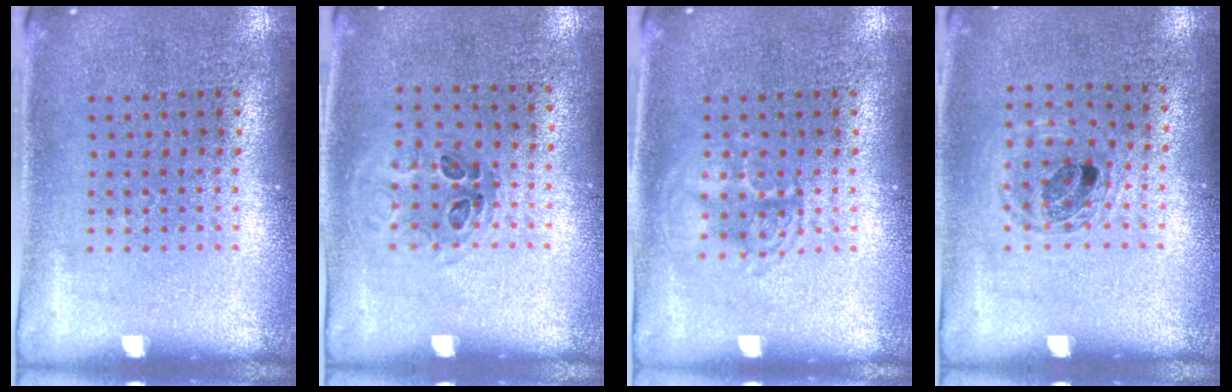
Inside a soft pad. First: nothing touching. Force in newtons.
{"total": 0.9, "press": 0.6, "slide": 0.7}
{"total": 1.9, "press": 1.9, "slide": 0.3}
{"total": 0.9, "press": 0.9, "slide": 0.2}